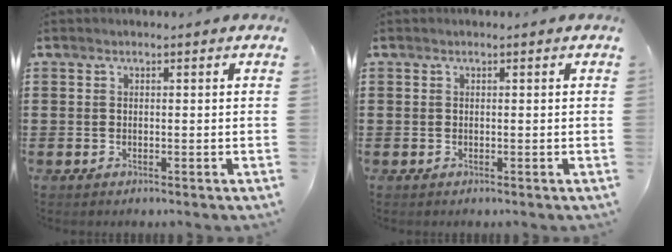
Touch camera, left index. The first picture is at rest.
{"total": 0.0}